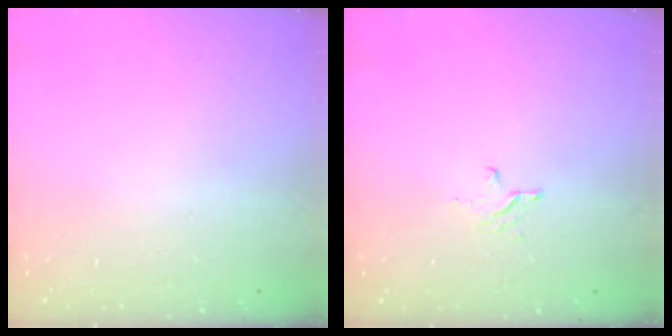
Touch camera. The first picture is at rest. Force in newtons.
{"total": 2.6, "press": 2.6, "slide": 0.3}